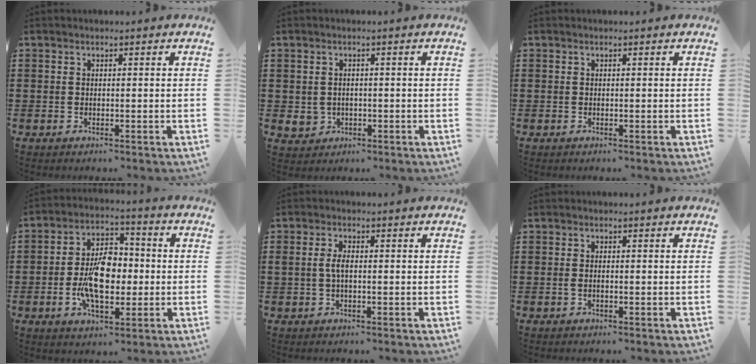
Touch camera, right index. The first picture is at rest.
{"total": 2.0, "force": [-0.1, 1.8, 0.8], "torque": [-0.022, 0.005, -0.004]}
{"total": 0.0}
{"total": 9.8, "force": [-1.1, 5.5, 8.1], "torque": [-0.156, 0.003, -0.027]}
{"total": 2.6, "force": [0.0, 1.0, 2.4], "torque": [-0.061, -0.003, -0.006]}
{"total": 0.8, "force": [-0.1, 0.2, 0.7], "torque": [-0.015, -0.003, -0.002]}